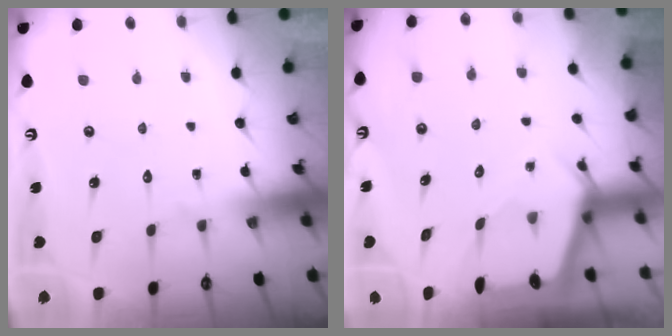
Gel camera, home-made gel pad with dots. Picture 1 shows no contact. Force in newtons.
{"total": 2.5, "press": 2.5, "slide": 0.2}